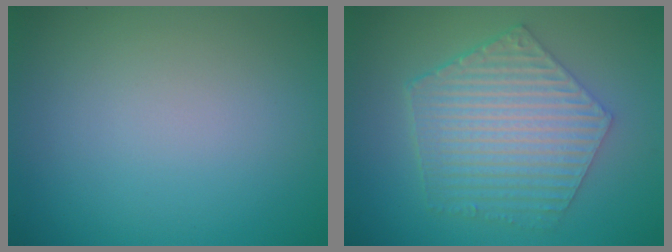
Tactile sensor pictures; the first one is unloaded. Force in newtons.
{"total": 6.5, "press": 4.7, "slide": 4.5}